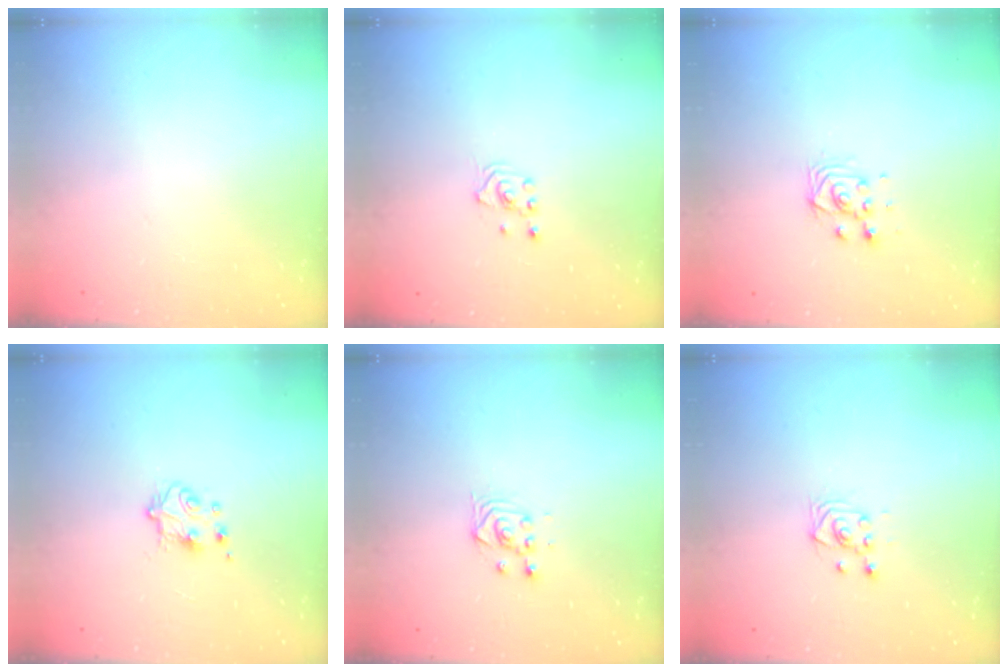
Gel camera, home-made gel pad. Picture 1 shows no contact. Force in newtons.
{"total": 2.0, "press": 2.0, "slide": 0.3}
{"total": 5.0, "press": 5.0, "slide": 0.3}
{"total": 5.3, "press": 5.2, "slide": 0.6}
{"total": 3.3, "press": 3.3, "slide": 0.3}
{"total": 3.2, "press": 3.1, "slide": 0.9}